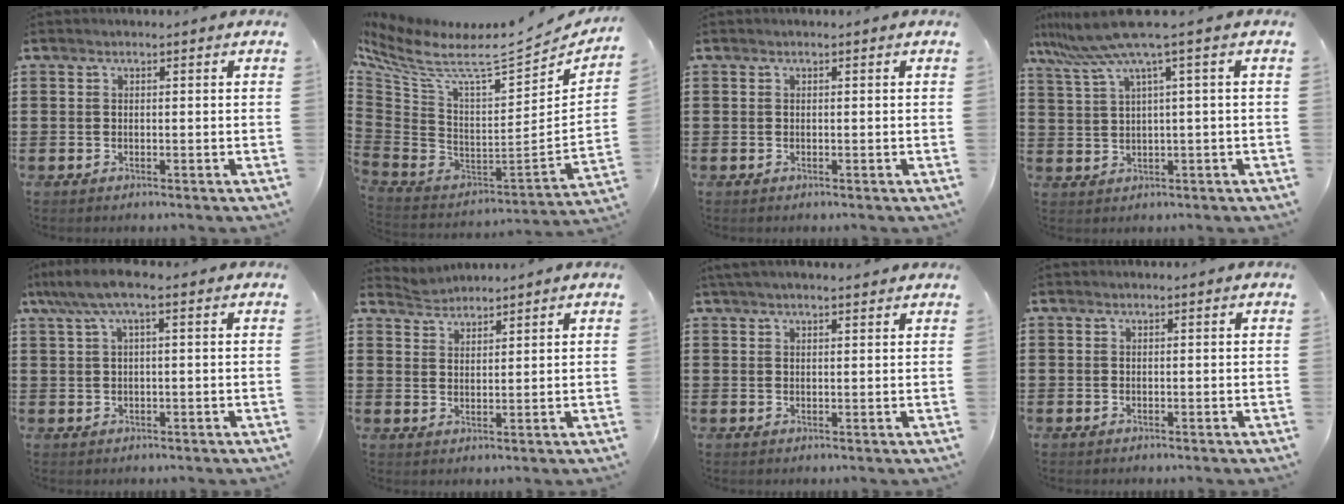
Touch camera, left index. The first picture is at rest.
{"total": 7.9, "force": [5.6, 1.5, 5.4], "torque": [-0.132, -0.061, 0.088]}
{"total": 0.0}
{"total": 6.7, "force": [3.3, -0.6, 5.8], "torque": [-0.144, -0.028, 0.049]}
{"total": 4.1, "force": [1.3, 0.7, 3.8], "torque": [-0.082, 0.001, 0.019]}
{"total": 2.6, "force": [2.6, 0.3, -0.4], "torque": [-0.002, -0.006, 0.049]}
{"total": 2.1, "force": [1.8, 0.2, 1.1], "torque": [-0.025, 0.003, 0.034]}
{"total": 0.0}